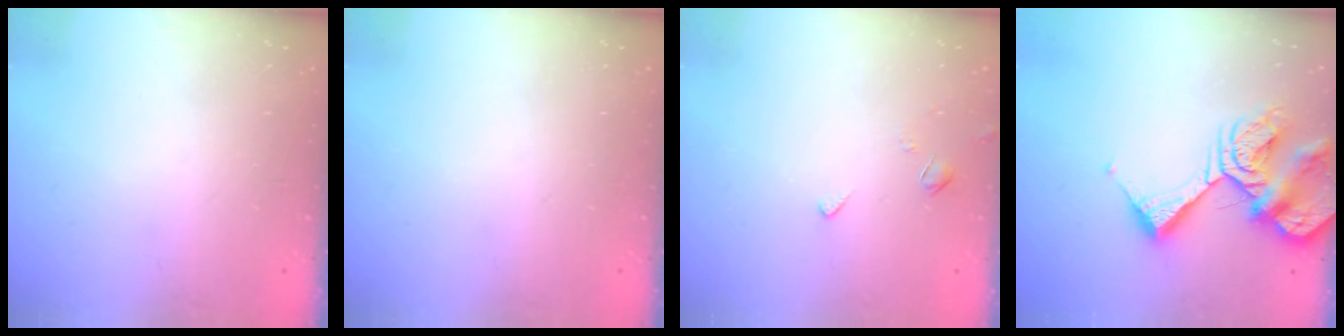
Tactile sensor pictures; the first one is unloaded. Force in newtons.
{"total": 0.0}
{"total": 2.5, "press": 2.5, "slide": 0.5}
{"total": 13.2, "press": 13.1, "slide": 1.5}